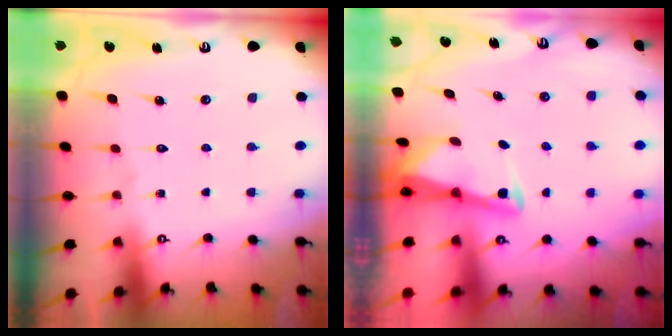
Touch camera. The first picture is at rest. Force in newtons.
{"total": 2.9, "press": 2.9, "slide": 0.4}